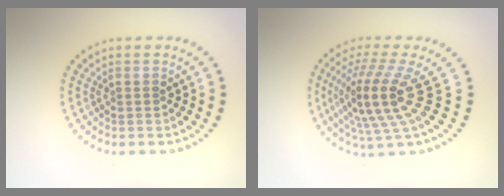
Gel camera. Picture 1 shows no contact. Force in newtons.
{"total": 5.3, "press": 3.9, "slide": 3.6}